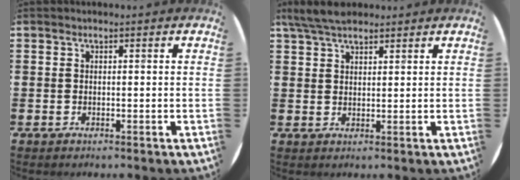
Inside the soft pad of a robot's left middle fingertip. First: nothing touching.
{"total": 4.6, "force": [3.9, 1.3, 2.1], "torque": [-0.048, -0.001, 0.071]}